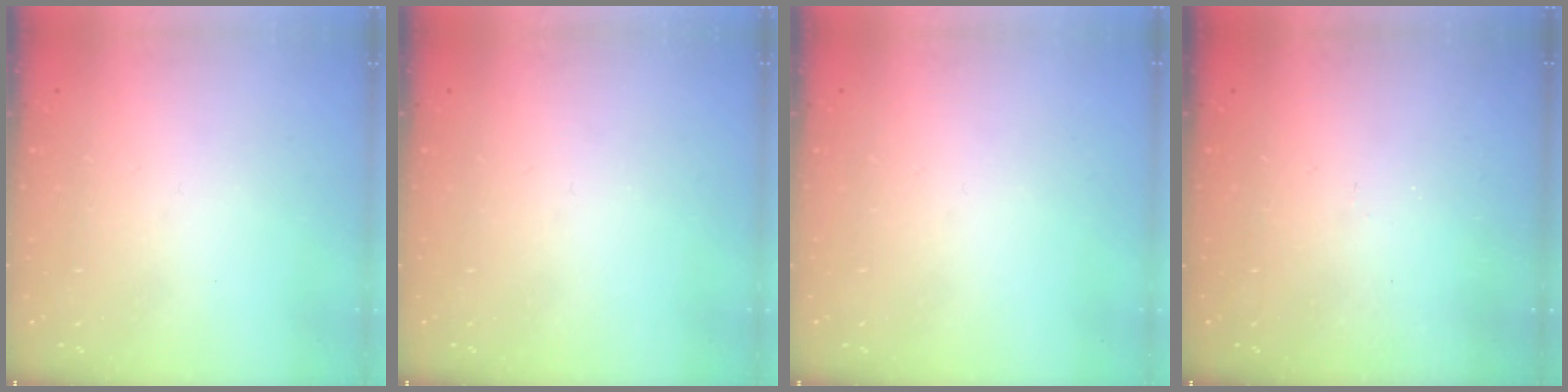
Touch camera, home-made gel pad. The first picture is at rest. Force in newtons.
{"total": 0.0}
{"total": 0.0}
{"total": 5.6, "press": 5.6, "slide": 0.5}